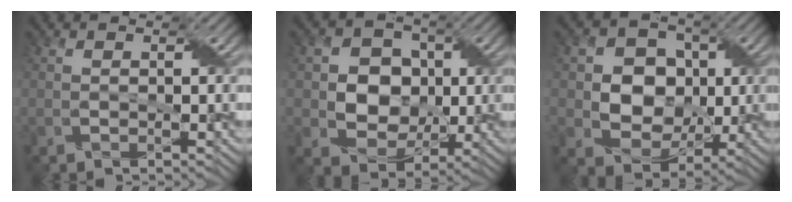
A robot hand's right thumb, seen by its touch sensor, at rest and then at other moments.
{"total": 7.7, "force": [0.2, 6.7, 3.8], "torque": [-0.087, 0.006, -0.007]}
{"total": 8.6, "force": [0.3, 7.4, 4.4], "torque": [-0.096, 0.005, -0.007]}